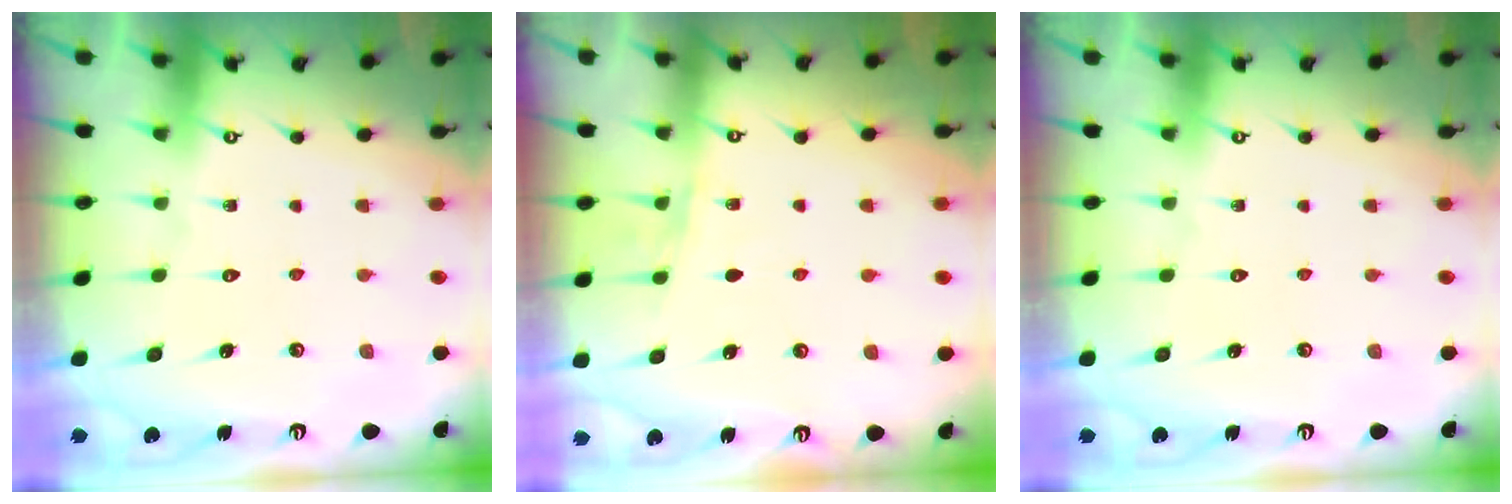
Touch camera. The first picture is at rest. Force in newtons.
{"total": 5.1, "press": 4.9, "slide": 1.5}
{"total": 0.0}